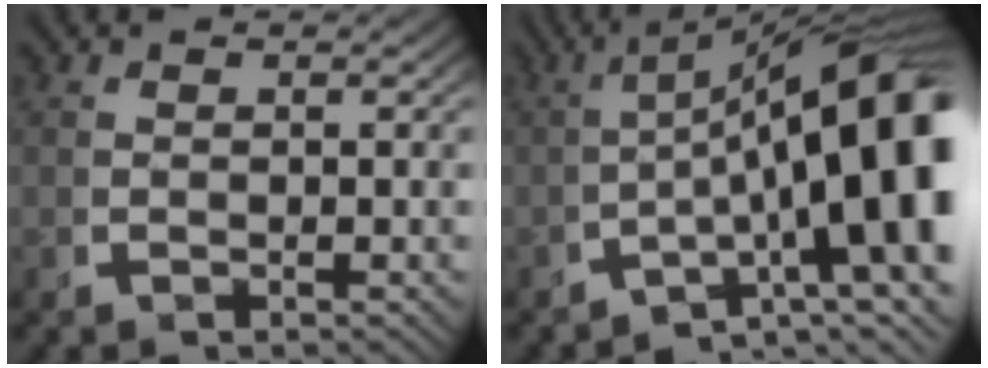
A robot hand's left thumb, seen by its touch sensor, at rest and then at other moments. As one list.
[{"total": 17.4, "force": [-1.2, 9.1, 14.8], "torque": [-0.192, -0.034, -0.009]}]